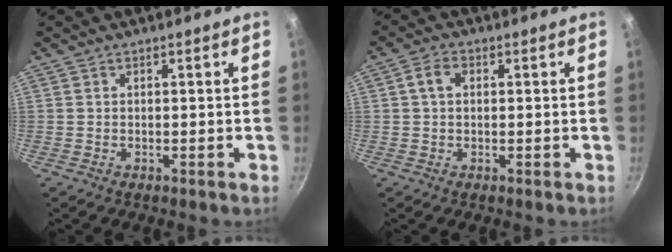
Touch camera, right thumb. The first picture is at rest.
{"total": 3.4, "force": [0.7, 2.4, 2.4], "torque": [-0.042, 0.009, 0.007]}